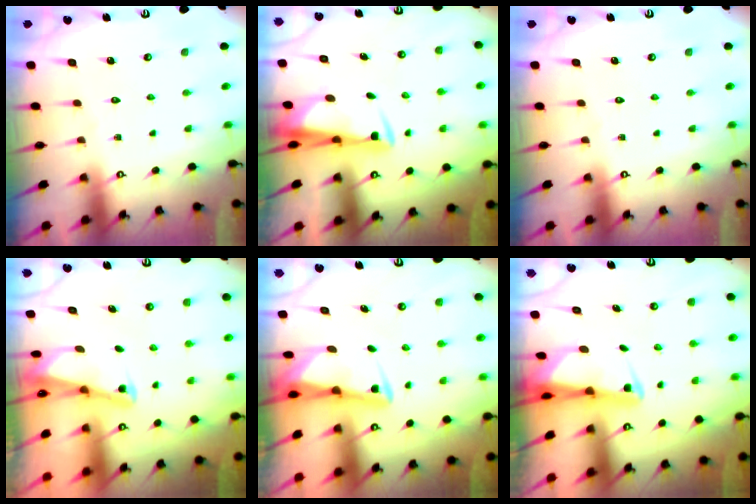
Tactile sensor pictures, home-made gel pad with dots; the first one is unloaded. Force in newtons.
{"total": 3.2, "press": 3.1, "slide": 0.8}
{"total": 0.0}
{"total": 2.1, "press": 2.0, "slide": 0.3}
{"total": 3.0, "press": 3.0, "slide": 0.4}
{"total": 2.4, "press": 2.3, "slide": 0.5}